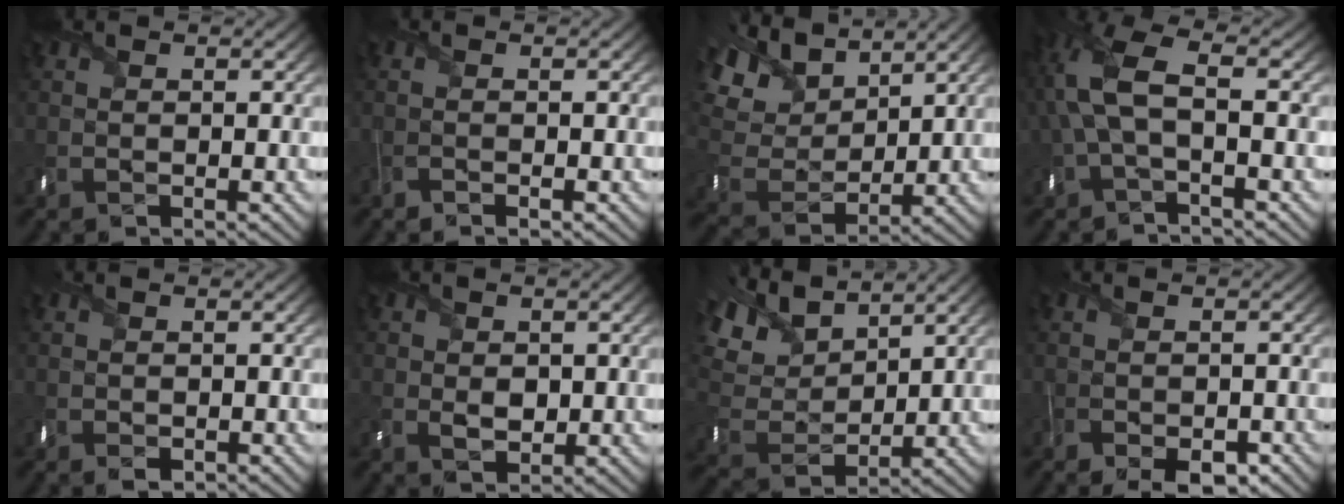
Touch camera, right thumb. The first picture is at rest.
{"total": 0.9, "force": [-0.5, 0.2, 0.7], "torque": [-0.012, -0.001, -0.012]}
{"total": 12.6, "force": [7.0, 7.5, 7.3], "torque": [-0.219, 0.035, 0.129]}
{"total": 8.3, "force": [0.2, 3.7, 7.5], "torque": [-0.191, 0.017, -0.009]}
{"total": 1.0, "force": [-0.3, 0.7, 0.7], "torque": [-0.014, -0.004, -0.006]}
{"total": 2.4, "force": [0.0, 1.8, 1.6], "torque": [-0.033, -0.008, -0.003]}
{"total": 11.7, "force": [7.2, 6.1, 7.0], "torque": [-0.207, 0.034, 0.126]}
{"total": 3.7, "force": [-2.3, 1.7, 2.3], "torque": [-0.047, -0.015, -0.041]}